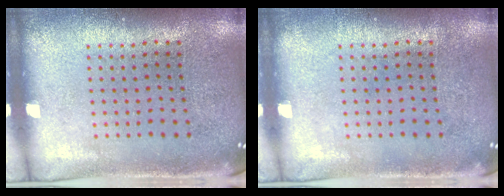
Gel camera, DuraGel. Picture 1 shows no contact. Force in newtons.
{"total": 0.0}